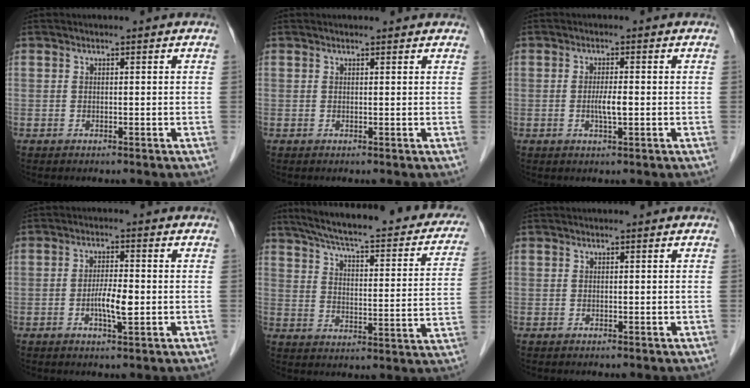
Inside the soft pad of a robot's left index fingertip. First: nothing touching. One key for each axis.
{"total": 3.2, "fx": 2.9, "fy": 0.9, "fz": 1.0, "tx": -0.013, "ty": 0.017, "tz": 0.026}
{"total": 2.5, "fx": -0.4, "fy": 0.3, "fz": 2.5, "tx": -0.049, "ty": -0.002, "tz": -0.007}
{"total": 4.1, "fx": -0.9, "fy": 0.7, "fz": 3.9, "tx": -0.074, "ty": -0.002, "tz": -0.016}
{"total": 28.1, "fx": 23.0, "fy": 5.5, "fz": 15.1, "tx": -0.221, "ty": -0.011, "tz": 0.282}
{"total": 0.0}